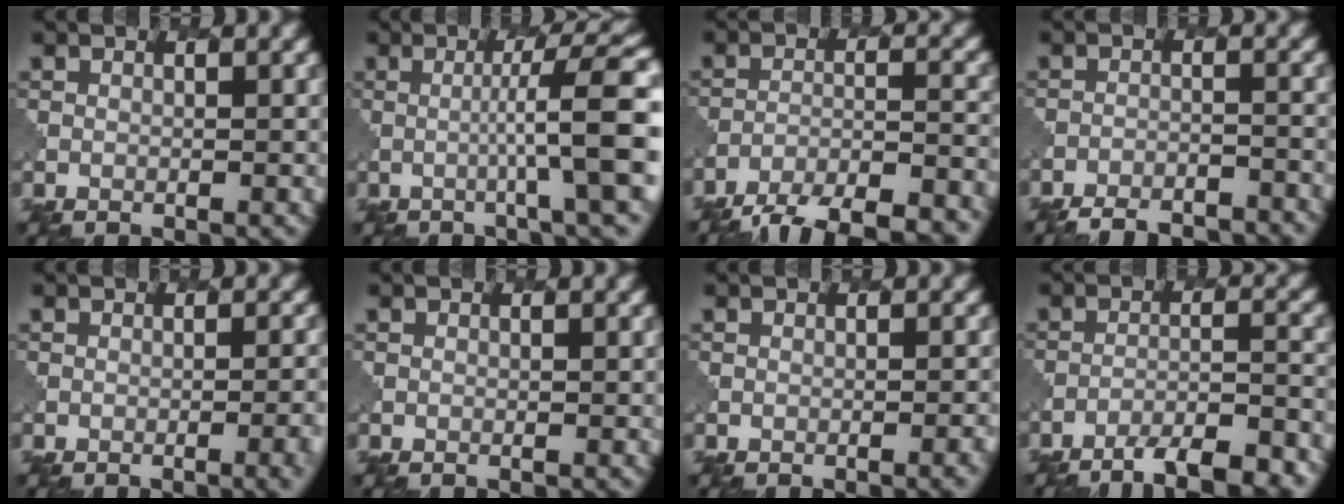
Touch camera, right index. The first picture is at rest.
{"total": 7.9, "force": [-0.1, 1.0, 7.8], "torque": [-0.104, 0.013, -0.004]}
{"total": 11.2, "force": [-9.8, 2.9, 4.6], "torque": [-0.069, -0.012, -0.128]}
{"total": 7.4, "force": [-7.1, 1.6, 1.4], "torque": [-0.014, -0.001, -0.092]}
{"total": 3.8, "force": [-1.5, 1.4, 3.2], "torque": [-0.015, 0.009, -0.012]}
{"total": 0.0}
{"total": 1.9, "force": [-0.8, 0.6, 1.6], "torque": [-0.004, 0.009, -0.008]}
{"total": 8.7, "force": [-7.3, 1.8, 4.5], "torque": [-0.063, -0.001, -0.093]}